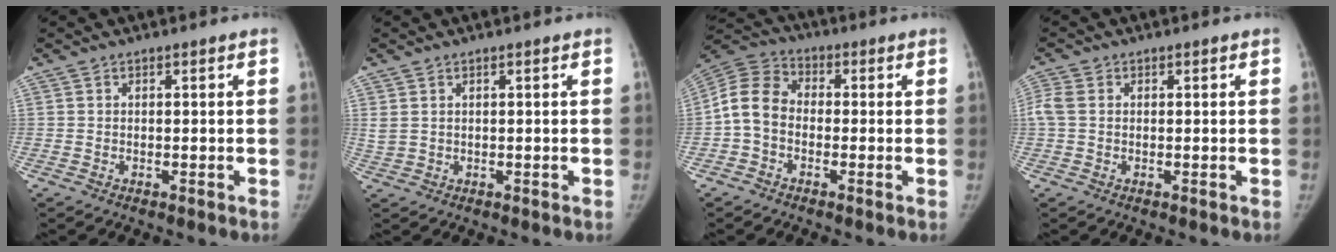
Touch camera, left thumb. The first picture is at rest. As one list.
[{"total": 1.9, "force": [0.8, 1.3, 1.1], "torque": [-0.033, 0.003, 0.023]}, {"total": 8.9, "force": [-1.6, 6.8, 5.5], "torque": [-0.100, 0.025, -0.047]}, {"total": 3.1, "force": [0.4, 2.2, 2.0], "torque": [-0.062, 0.009, 0.004]}]